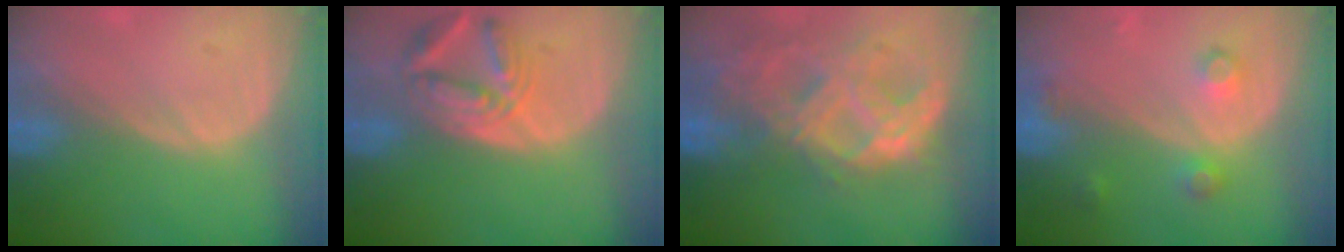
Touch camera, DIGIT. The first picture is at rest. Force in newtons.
{"total": 6.7, "press": 6.4, "slide": 2.1}
{"total": 11.3, "press": 9.5, "slide": 6.0}
{"total": 3.7, "press": 3.4, "slide": 1.5}